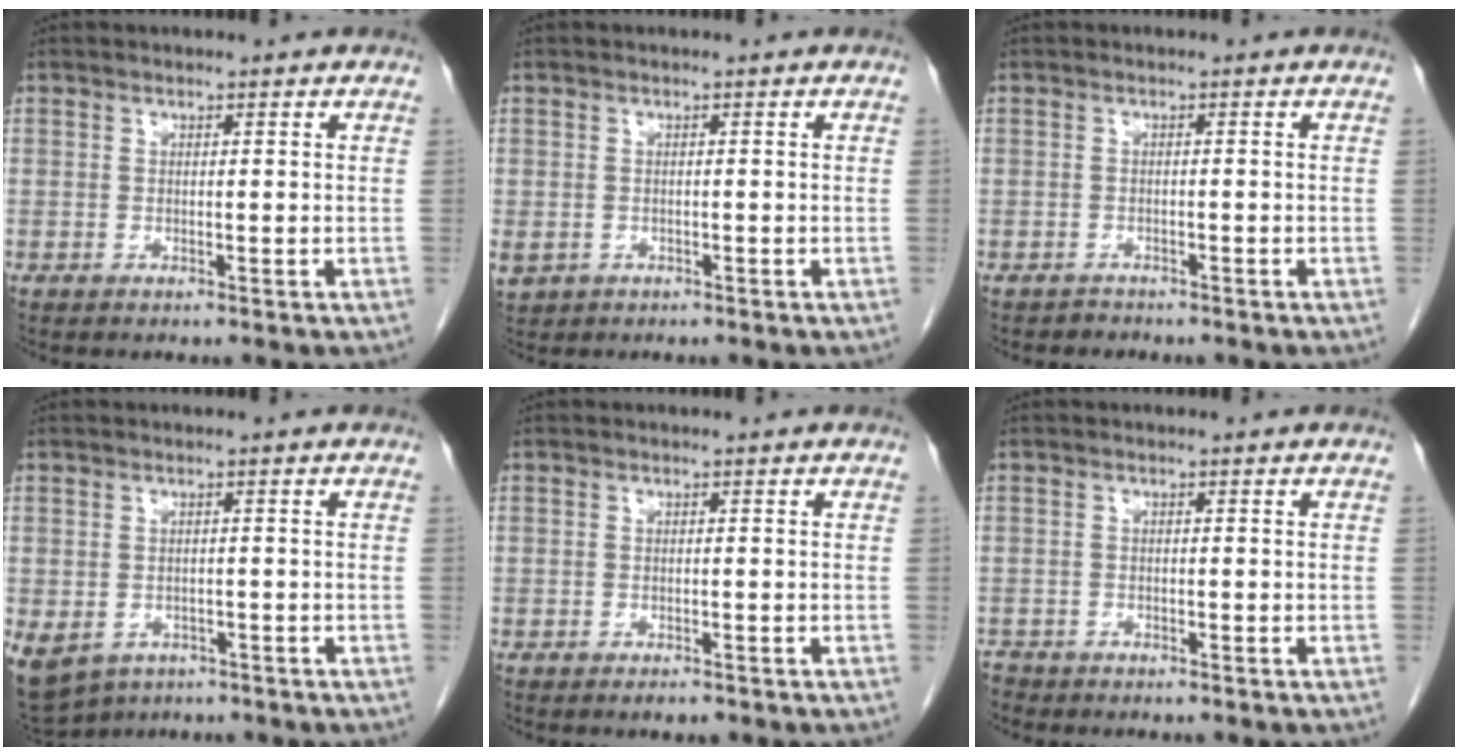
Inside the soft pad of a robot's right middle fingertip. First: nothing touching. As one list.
[{"total": 3.6, "force": [-1.6, 2.9, 1.2], "torque": [-0.029, -0.004, -0.021]}, {"total": 1.1, "force": [-1.0, 0.5, -0.2], "torque": [-0.002, 0.000, -0.018]}, {"total": 14.7, "force": [-7.3, 11.4, 5.8], "torque": [-0.181, -0.010, -0.091]}, {"total": 1.0, "force": [-0.7, 0.3, 0.5], "torque": [-0.008, -0.001, -0.007]}, {"total": 1.8, "force": [-1.6, 0.7, -0.1], "torque": [-0.004, -0.002, -0.030]}]